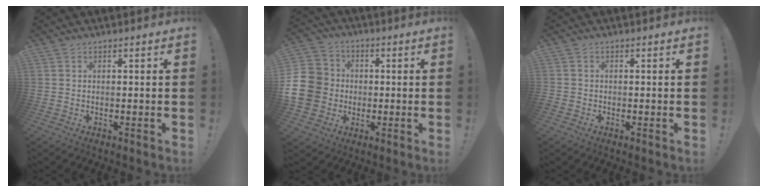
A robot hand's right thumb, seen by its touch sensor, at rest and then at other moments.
{"total": 14.1, "force": [-1.2, 12.6, 6.2], "torque": [-0.122, 0.021, -0.014]}
{"total": 1.1, "force": [-0.6, 0.9, 0.3], "torque": [-0.003, 0.003, -0.011]}